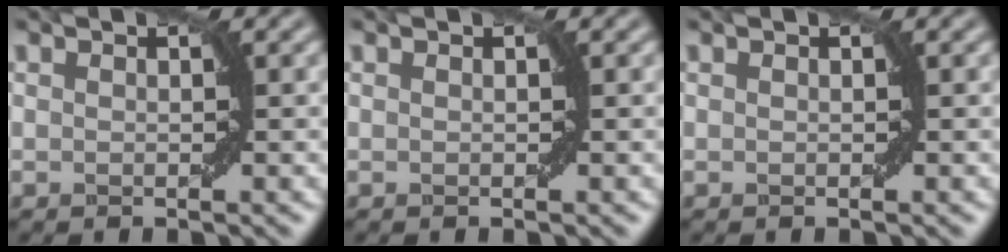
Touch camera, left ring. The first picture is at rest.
{"total": 0.0}
{"total": 0.0}